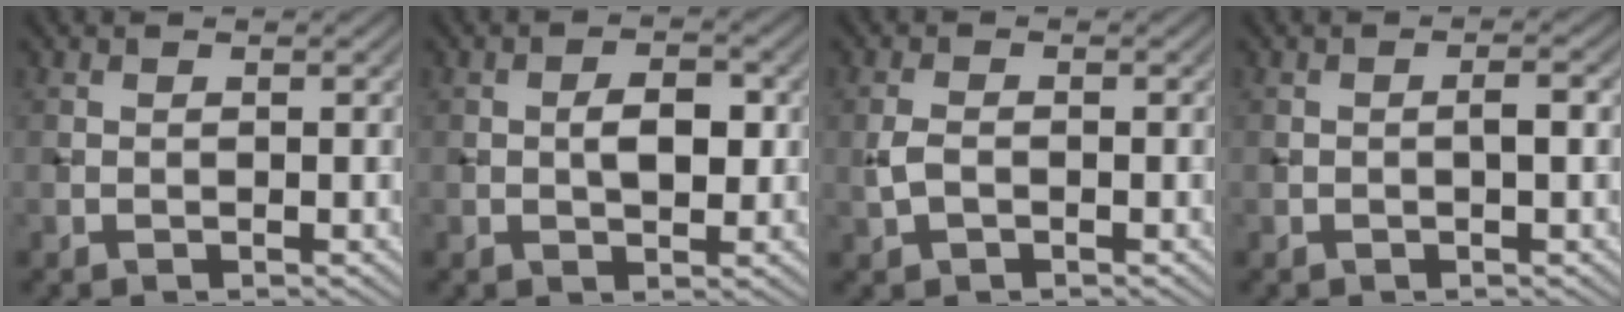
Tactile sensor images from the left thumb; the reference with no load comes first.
{"total": 3.4, "force": [0.1, 1.8, 2.9], "torque": [-0.045, 0.001, -0.002]}
{"total": 2.2, "force": [-0.5, 1.4, 1.6], "torque": [-0.044, 0.001, -0.012]}
{"total": 1.4, "force": [-0.2, 0.3, 1.3], "torque": [-0.021, 0.005, -0.005]}